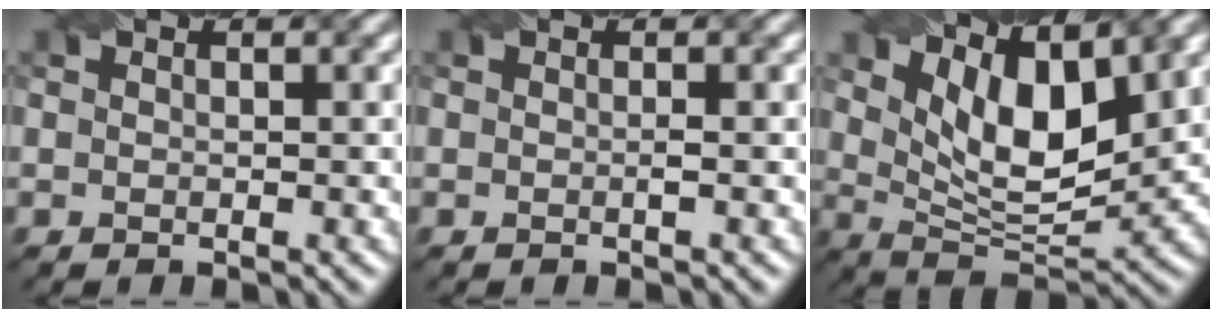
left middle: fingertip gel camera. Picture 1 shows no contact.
{"total": 0.5, "force": [-0.2, 0.0, 0.5], "torque": [-0.010, -0.002, -0.003]}
{"total": 7.8, "force": [3.5, 3.3, 6.1], "torque": [-0.113, -0.008, 0.060]}